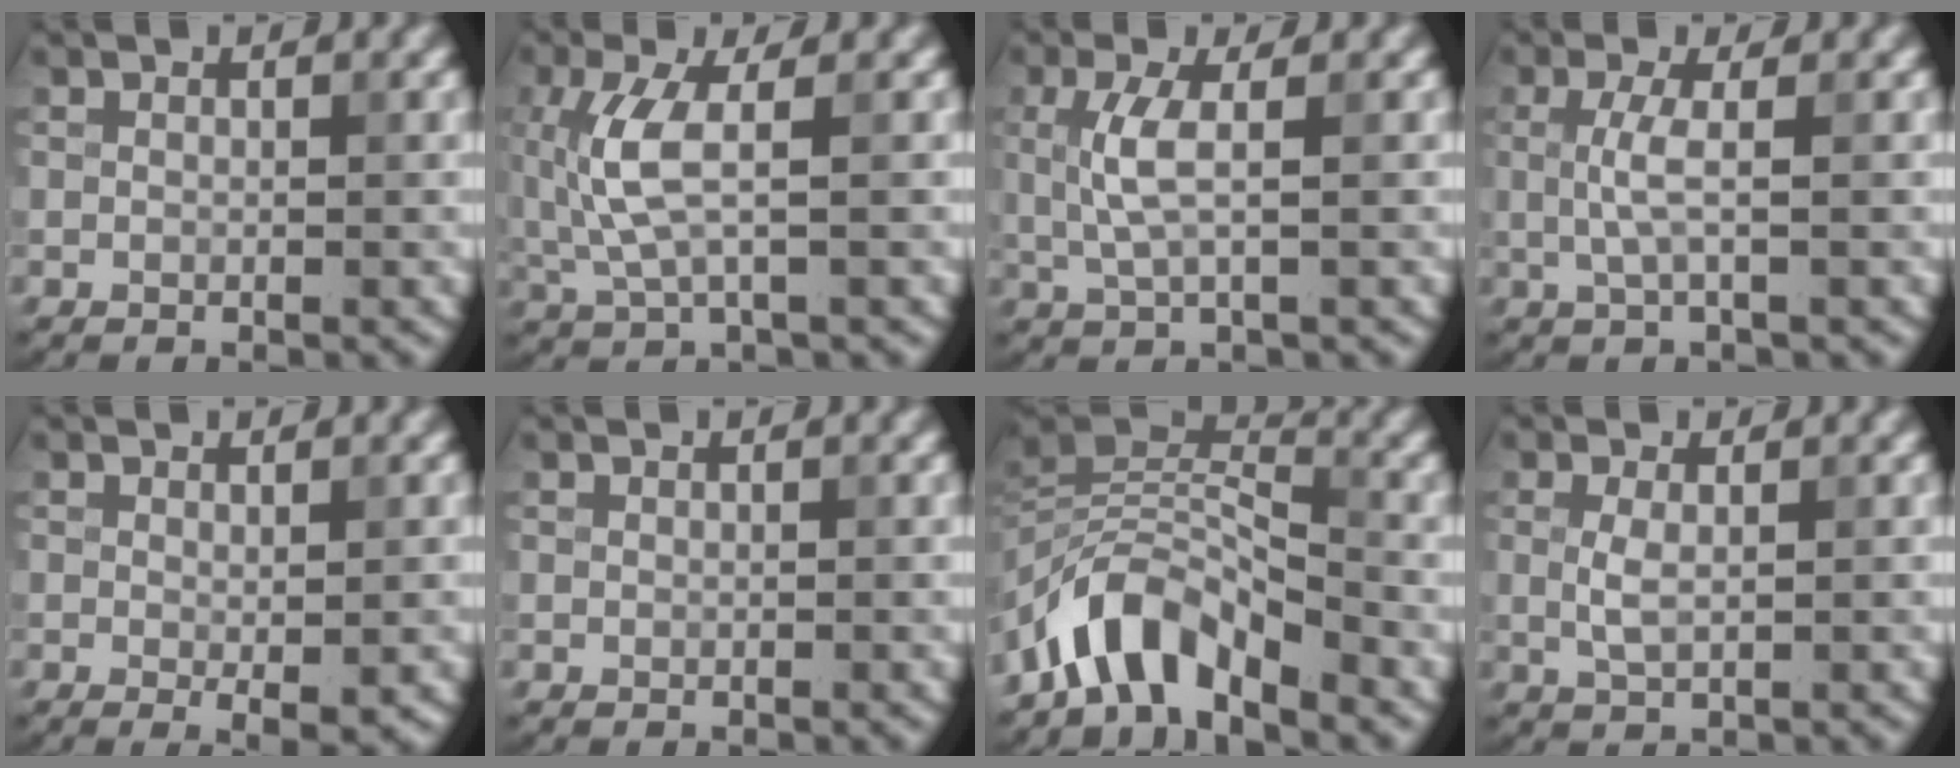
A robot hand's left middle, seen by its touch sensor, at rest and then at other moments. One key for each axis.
{"total": 4.5, "fx": 0.4, "fy": 1.3, "fz": 4.3, "tx": -0.112, "ty": 0.000, "tz": 0.010}
{"total": 3.1, "fx": 0.3, "fy": 0.8, "fz": 3.0, "tx": -0.071, "ty": 0.001, "tz": 0.008}
{"total": 2.4, "fx": 0.1, "fy": 0.4, "fz": 2.3, "tx": -0.054, "ty": 0.001, "tz": 0.001}
{"total": 1.8, "fx": -0.2, "fy": 0.1, "fz": 1.8, "tx": -0.026, "ty": -0.009, "tz": -0.001}
{"total": 0.0}
{"total": 6.2, "fx": -4.5, "fy": 2.3, "fz": 3.7, "tx": -0.054, "ty": 0.005, "tz": -0.094}
{"total": 1.7, "fx": 0.2, "fy": 0.5, "fz": 1.6, "tx": -0.037, "ty": 0.000, "tz": 0.004}